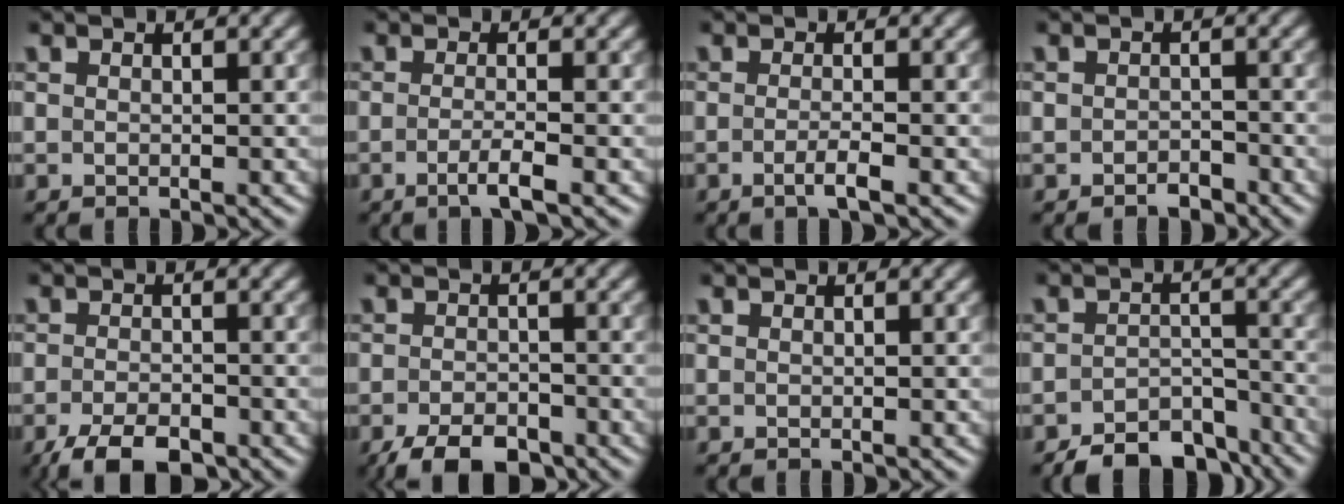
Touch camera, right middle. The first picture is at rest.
{"total": 2.3, "force": [-0.8, 0.5, 2.1], "torque": [-0.030, 0.001, -0.021]}
{"total": 2.0, "force": [-0.6, 0.5, 1.8], "torque": [-0.027, -0.001, -0.017]}
{"total": 1.2, "force": [-0.9, 0.7, 0.3], "torque": [-0.001, 0.004, -0.015]}
{"total": 4.5, "force": [-3.2, 1.7, 2.7], "torque": [-0.042, -0.004, -0.058]}
{"total": 4.9, "force": [-3.5, 2.1, 2.7], "torque": [-0.037, -0.001, -0.061]}
{"total": 0.0}
{"total": 5.9, "force": [-4.9, 2.4, 2.2], "torque": [-0.025, -0.008, -0.074]}